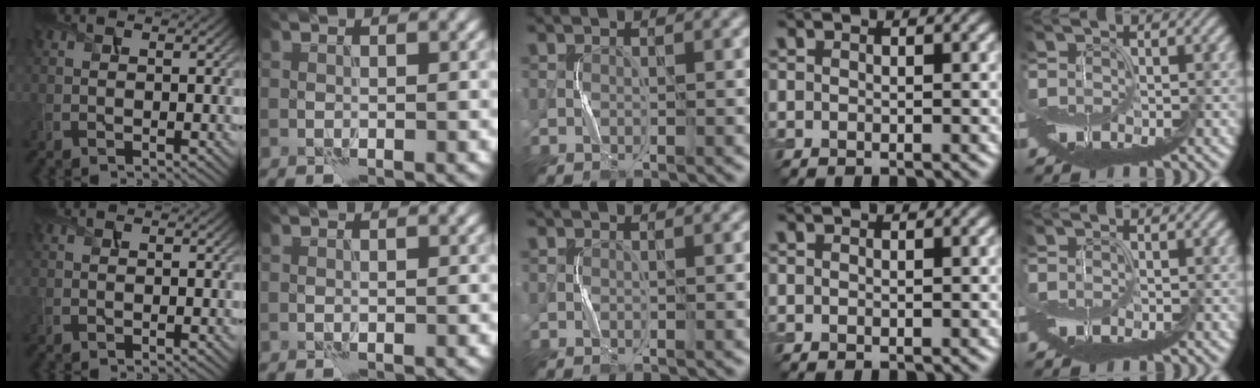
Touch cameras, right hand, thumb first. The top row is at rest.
{}